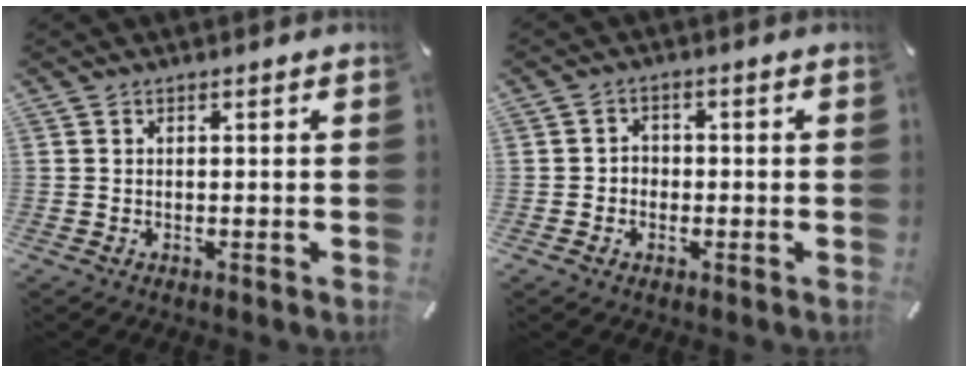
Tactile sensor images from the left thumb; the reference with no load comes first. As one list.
[{"total": 2.7, "force": [-1.2, 2.3, 0.6], "torque": [-0.011, 0.010, -0.026]}]